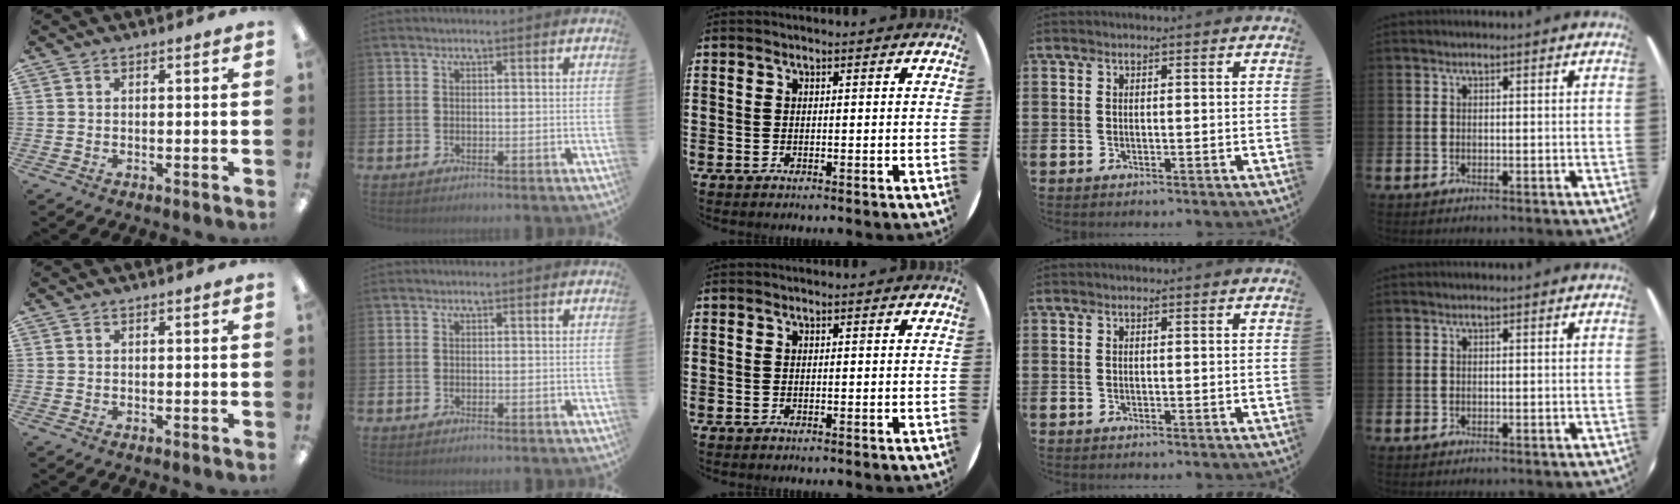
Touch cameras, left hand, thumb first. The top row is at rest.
{}